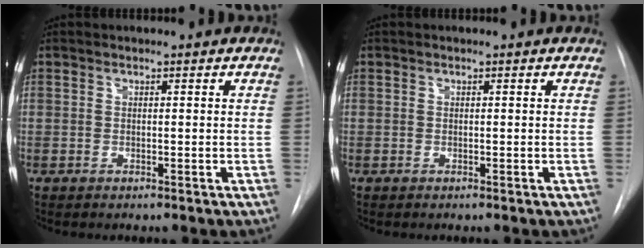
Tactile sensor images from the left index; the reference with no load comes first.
{"total": 0.0}